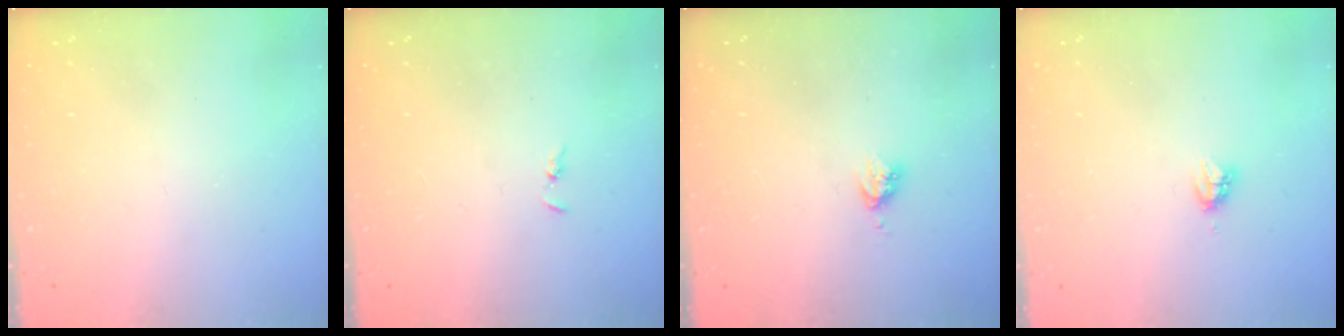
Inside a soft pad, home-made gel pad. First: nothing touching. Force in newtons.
{"total": 1.3, "press": 1.2, "slide": 0.3}
{"total": 3.4, "press": 3.3, "slide": 0.5}
{"total": 3.2, "press": 3.2, "slide": 0.4}